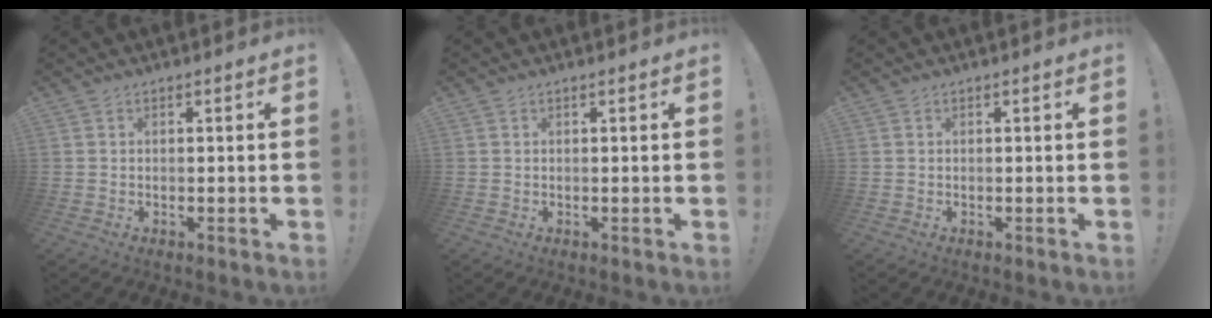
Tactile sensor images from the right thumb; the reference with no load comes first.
{"total": 0.0}
{"total": 0.0}